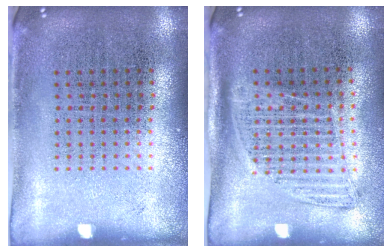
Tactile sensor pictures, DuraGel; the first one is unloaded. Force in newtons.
{"total": 1.3, "press": 1.1, "slide": 0.7}